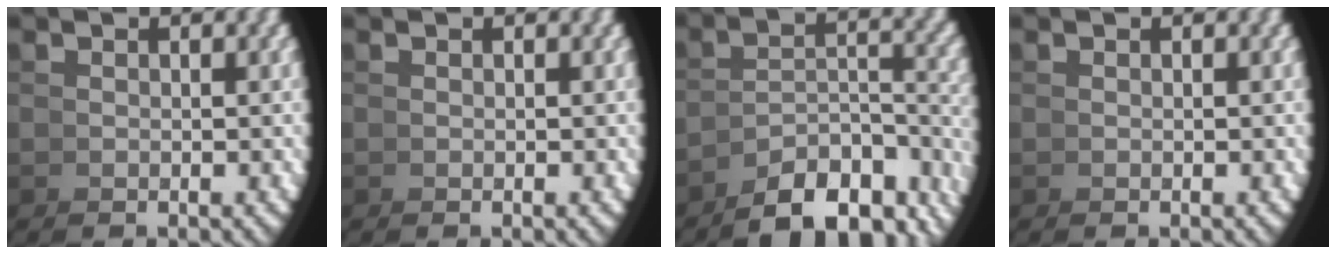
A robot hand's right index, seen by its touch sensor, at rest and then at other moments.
{"total": 0.0}
{"total": 9.4, "force": [-6.9, 3.3, 5.4], "torque": [-0.077, -0.026, -0.090]}
{"total": 0.0}